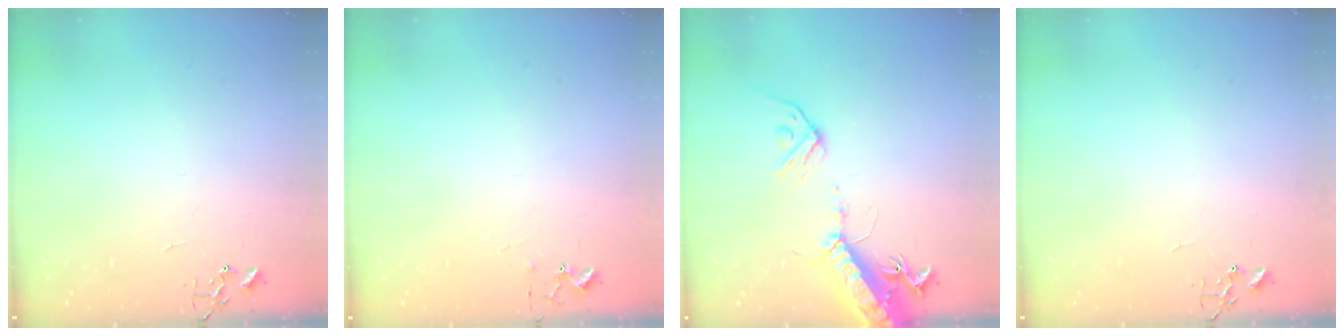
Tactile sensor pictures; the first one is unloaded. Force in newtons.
{"total": 5.6, "press": 5.5, "slide": 0.6}
{"total": 16.9, "press": 16.5, "slide": 3.8}
{"total": 0.0}